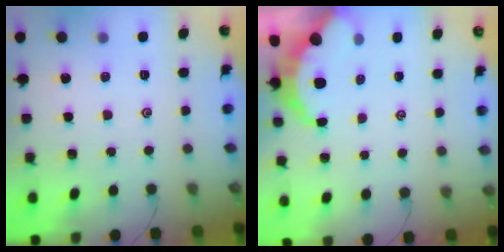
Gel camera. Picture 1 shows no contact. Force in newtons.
{"total": 5.2, "press": 5.2, "slide": 0.6}